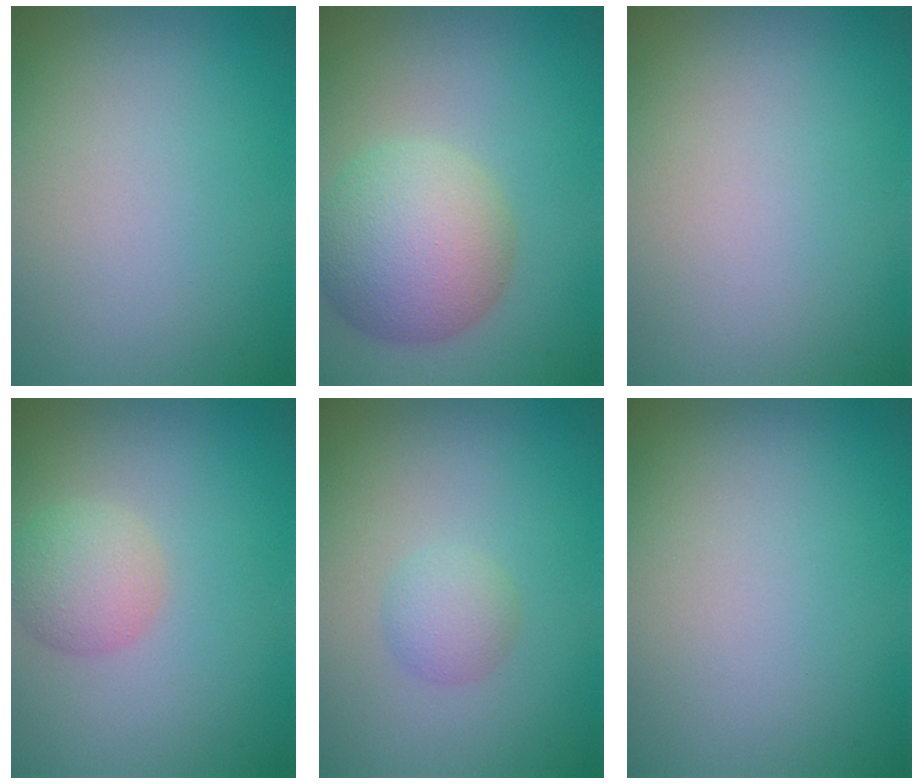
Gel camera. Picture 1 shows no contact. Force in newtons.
{"total": 7.3, "press": 7.3, "slide": 0.2}
{"total": 0.0}
{"total": 2.9, "press": 2.9, "slide": 0.1}
{"total": 1.7, "press": 1.7, "slide": 0.1}
{"total": 0.0}